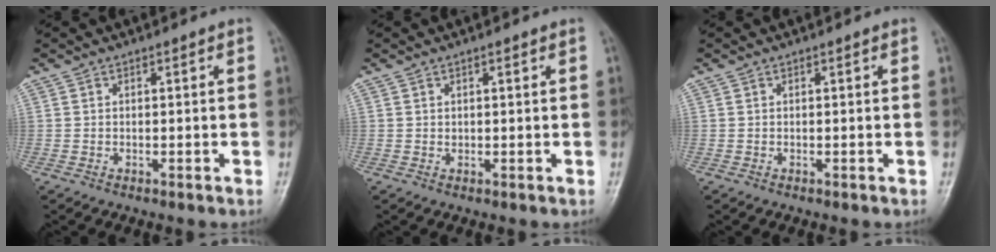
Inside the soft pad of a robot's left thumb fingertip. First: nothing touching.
{"total": 0.9, "force": [0.5, 0.5, 0.6], "torque": [-0.004, -0.001, 0.009]}
{"total": 0.0}